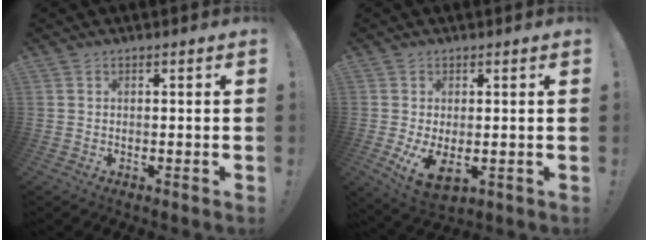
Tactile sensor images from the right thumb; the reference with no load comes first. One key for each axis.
{"total": 7.4, "fx": 0.2, "fy": 3.8, "fz": 6.3, "tx": -0.110, "ty": -0.016, "tz": 0.011}